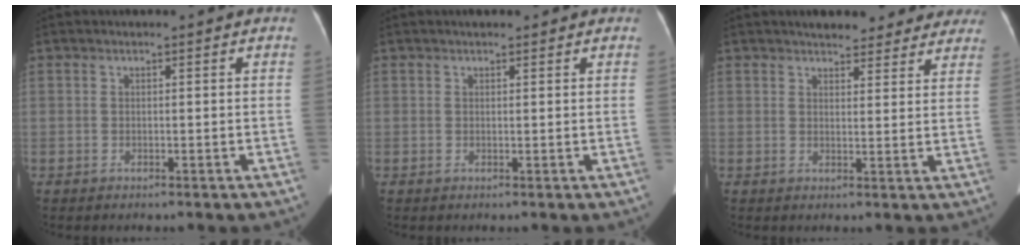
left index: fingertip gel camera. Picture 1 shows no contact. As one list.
[{"total": 2.1, "force": [1.5, 0.9, 1.0], "torque": [-0.008, 0.013, 0.016]}, {"total": 11.5, "force": [10.2, 3.9, 3.8], "torque": [-0.011, 0.010, 0.108]}]